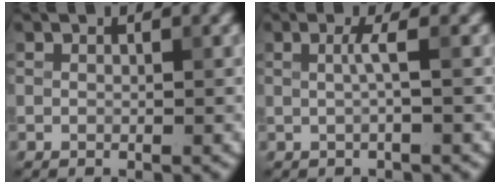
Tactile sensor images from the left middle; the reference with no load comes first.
{"total": 1.1, "force": [0.0, -0.3, 1.0], "torque": [-0.025, 0.006, 0.002]}